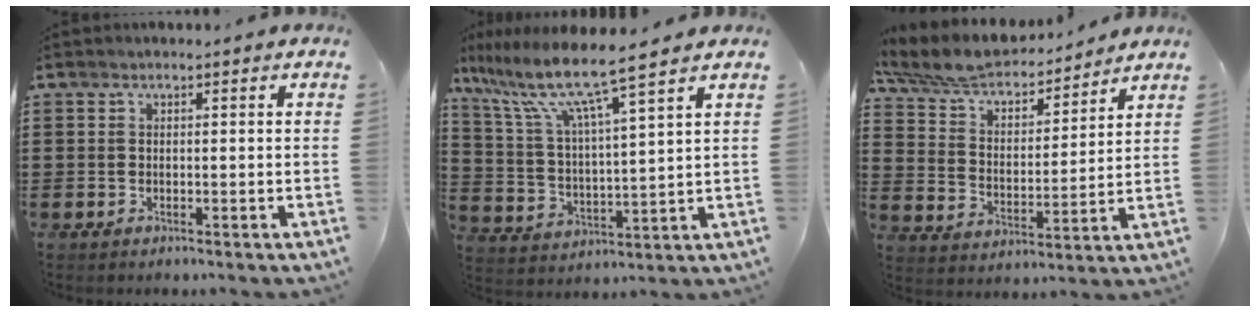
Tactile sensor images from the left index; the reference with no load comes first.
{"total": 9.3, "force": [7.4, -0.1, 5.6], "torque": [-0.140, -0.045, 0.119]}
{"total": 7.1, "force": [6.4, 1.6, 2.6], "torque": [-0.078, -0.040, 0.112]}